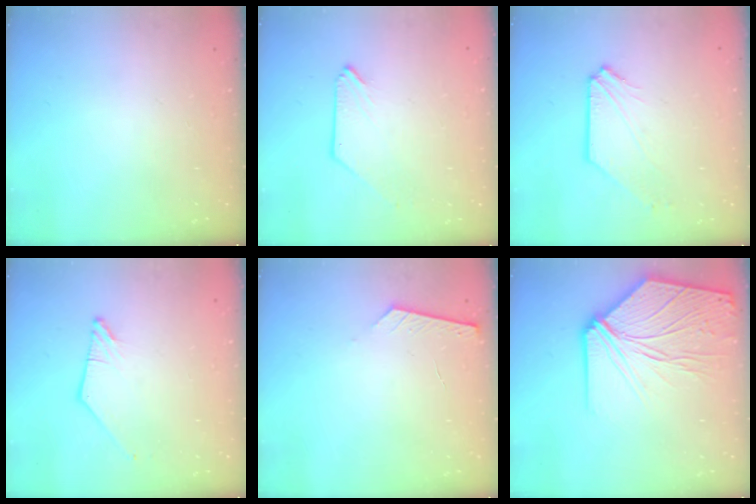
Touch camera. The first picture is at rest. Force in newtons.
{"total": 0.0}
{"total": 2.3, "press": 2.3, "slide": 0.2}
{"total": 0.7, "press": 0.7, "slide": 0.2}
{"total": 4.0, "press": 4.0, "slide": 0.4}
{"total": 16.6, "press": 16.4, "slide": 2.8}